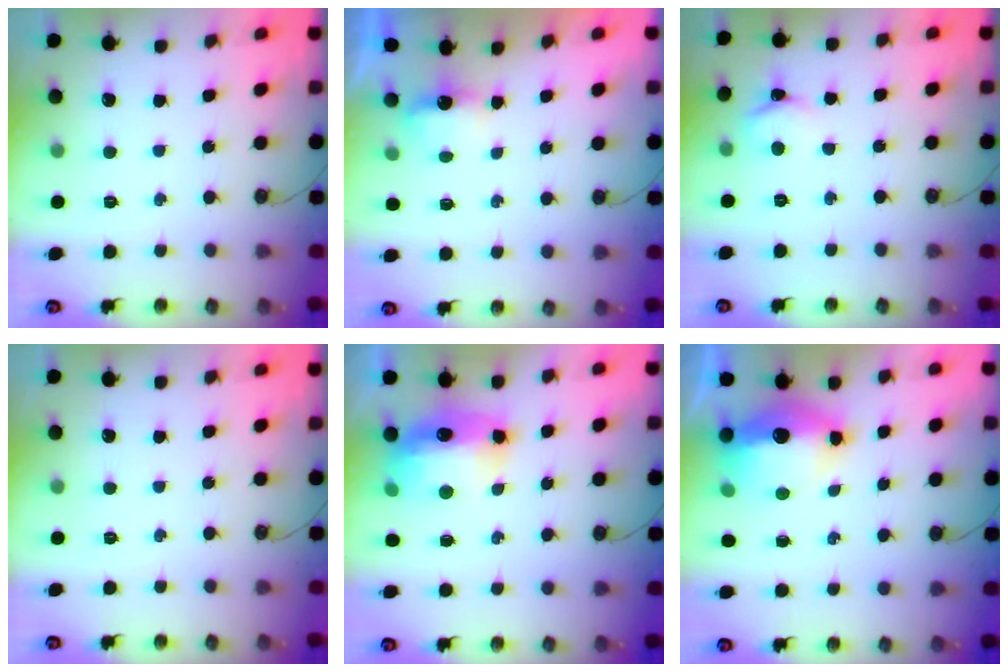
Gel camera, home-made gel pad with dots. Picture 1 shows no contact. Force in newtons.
{"total": 3.2, "press": 3.2, "slide": 0.5}
{"total": 4.0, "press": 4.0, "slide": 0.4}
{"total": 0.0}
{"total": 13.6, "press": 13.5, "slide": 1.3}
{"total": 13.5, "press": 13.4, "slide": 1.3}